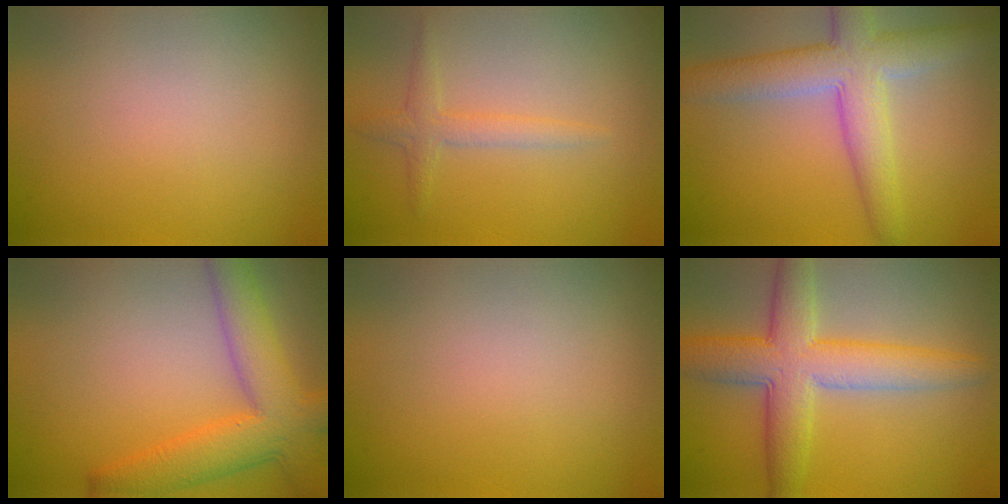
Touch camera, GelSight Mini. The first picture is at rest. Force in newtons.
{"total": 1.8, "press": 1.8, "slide": 0.0}
{"total": 6.5, "press": 6.4, "slide": 0.4}
{"total": 6.9, "press": 6.9, "slide": 0.4}
{"total": 0.0}
{"total": 7.1, "press": 7.1, "slide": 0.2}